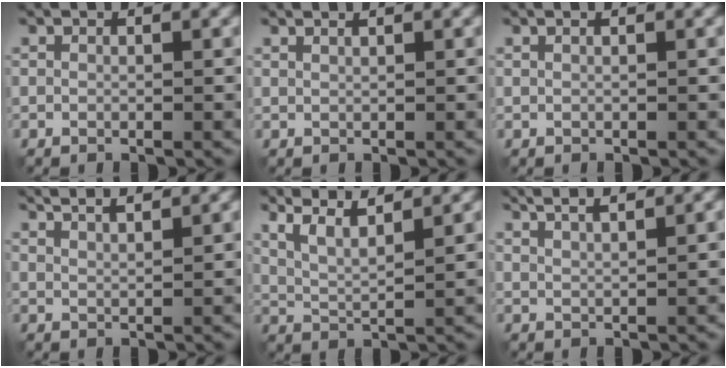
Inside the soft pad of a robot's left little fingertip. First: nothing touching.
{"total": 1.0, "force": [0.8, 0.2, 0.6], "torque": [-0.004, 0.001, 0.004]}
{"total": 0.8, "force": [0.4, 0.3, 0.6], "torque": [-0.005, 0.001, -0.004]}
{"total": 4.8, "force": [3.8, 1.1, 2.7], "torque": [-0.022, 0.019, 0.035]}
{"total": 5.9, "force": [4.2, 1.4, 4.0], "torque": [-0.068, 0.016, 0.054]}
{"total": 4.7, "force": [3.4, 1.2, 3.0], "torque": [-0.029, 0.022, 0.027]}